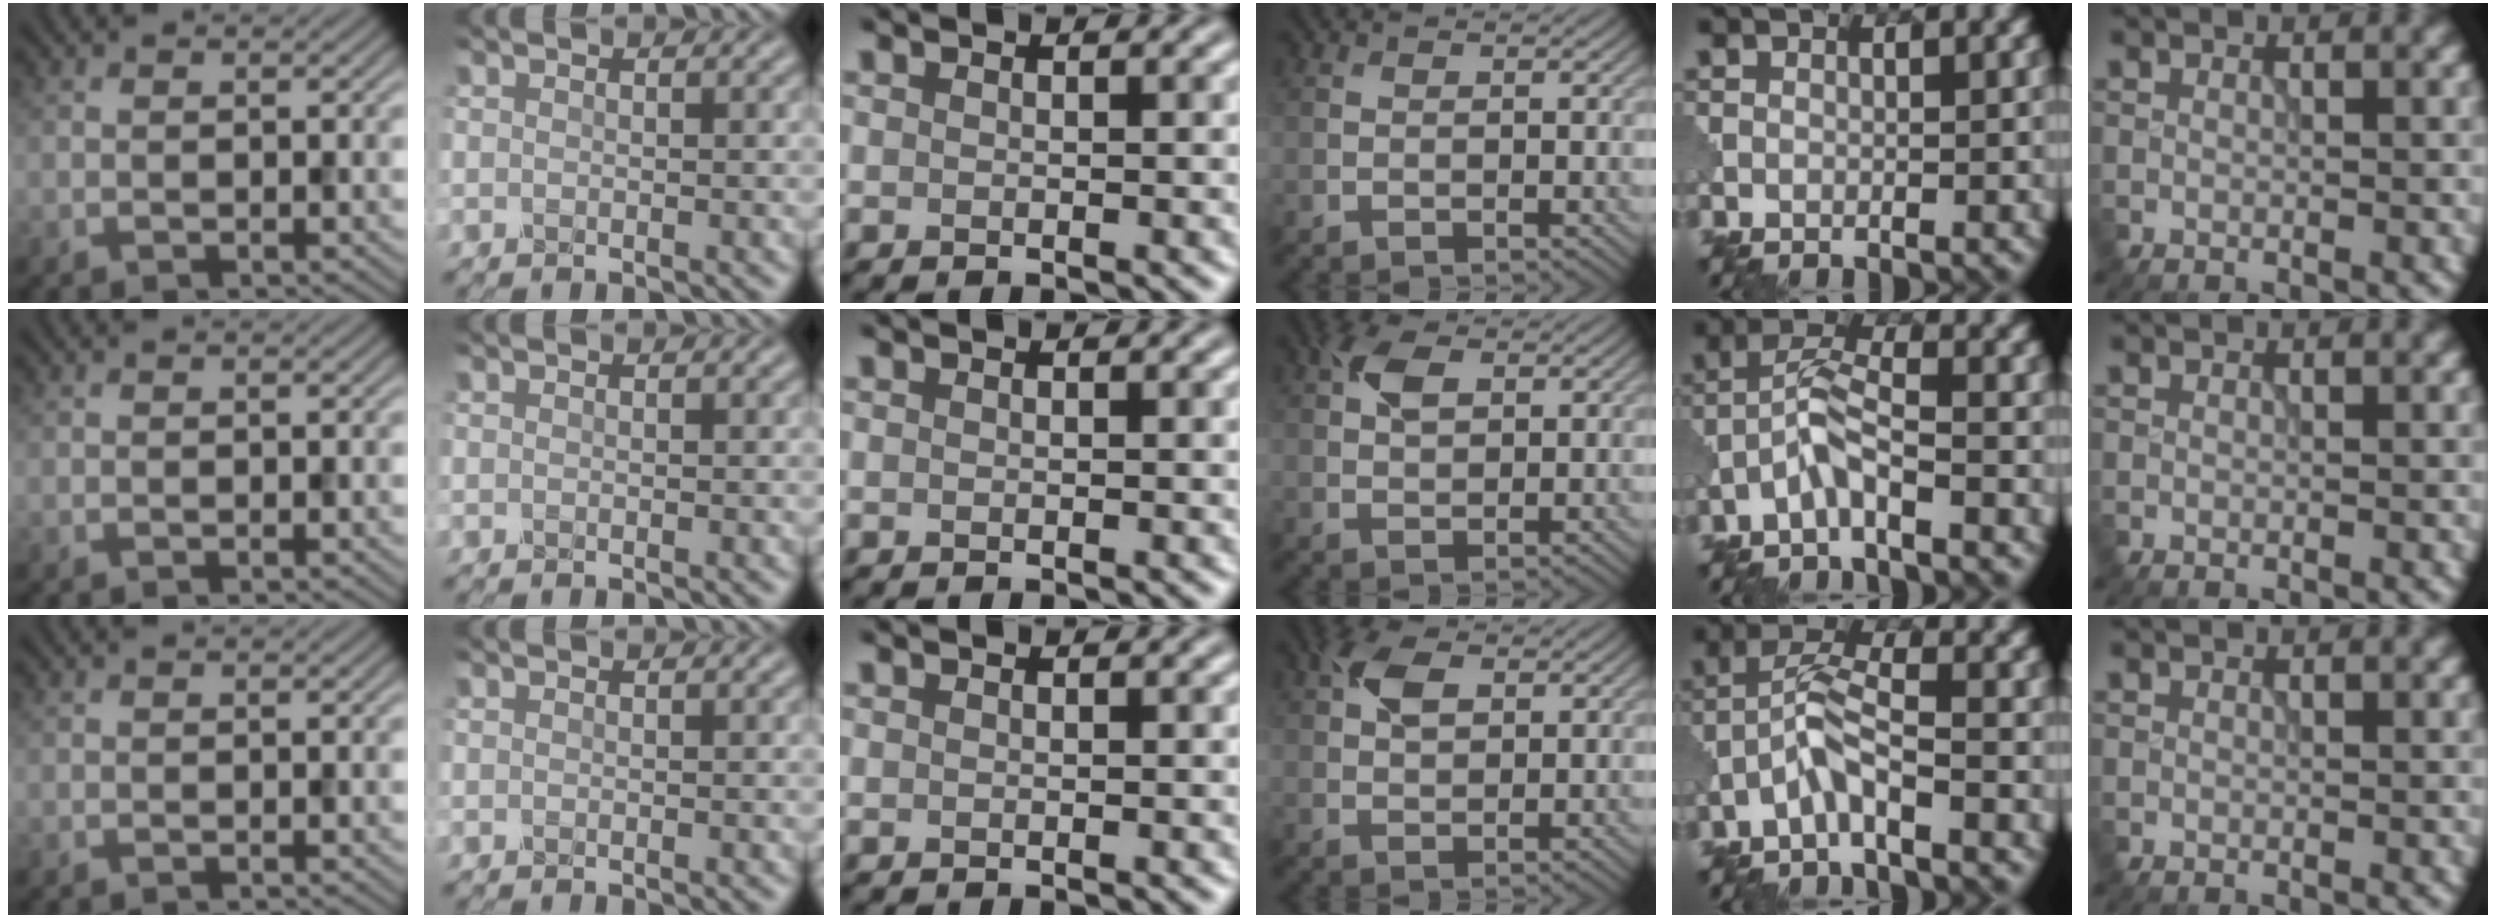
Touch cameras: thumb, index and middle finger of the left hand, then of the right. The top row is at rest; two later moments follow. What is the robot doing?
{"motion": "assemble", "object": "puzzle pieces"}